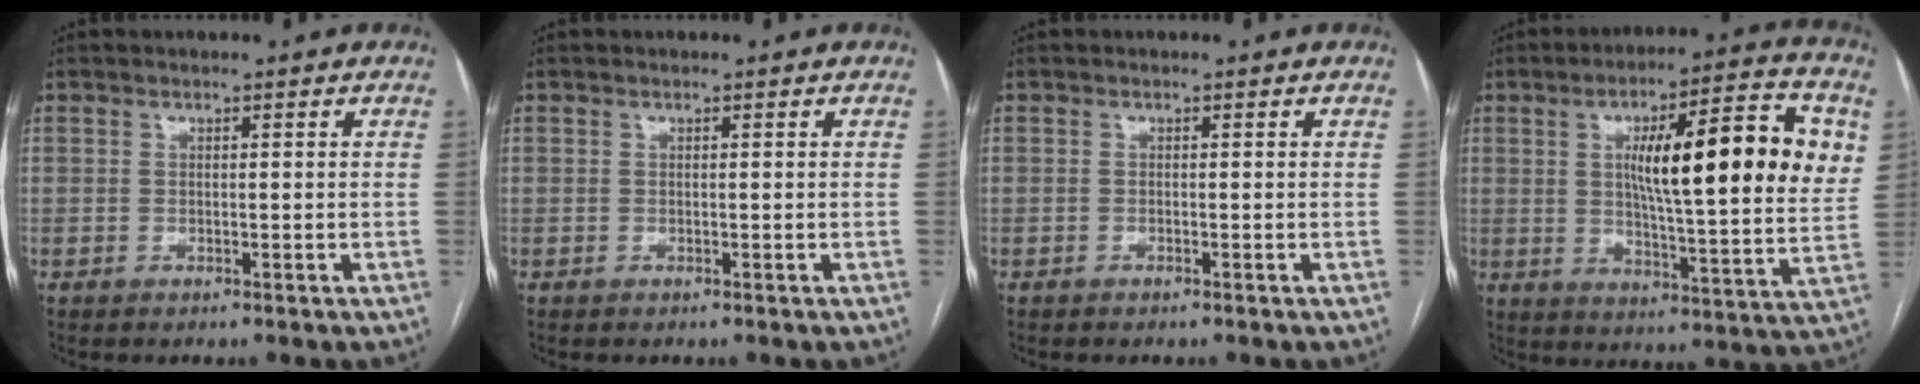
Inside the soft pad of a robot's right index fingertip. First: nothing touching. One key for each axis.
{"total": 0.0}
{"total": 0.0}
{"total": 20.9, "fx": 5.2, "fy": 3.2, "fz": 20.0, "tx": -0.284, "ty": 0.019, "tz": 0.070}